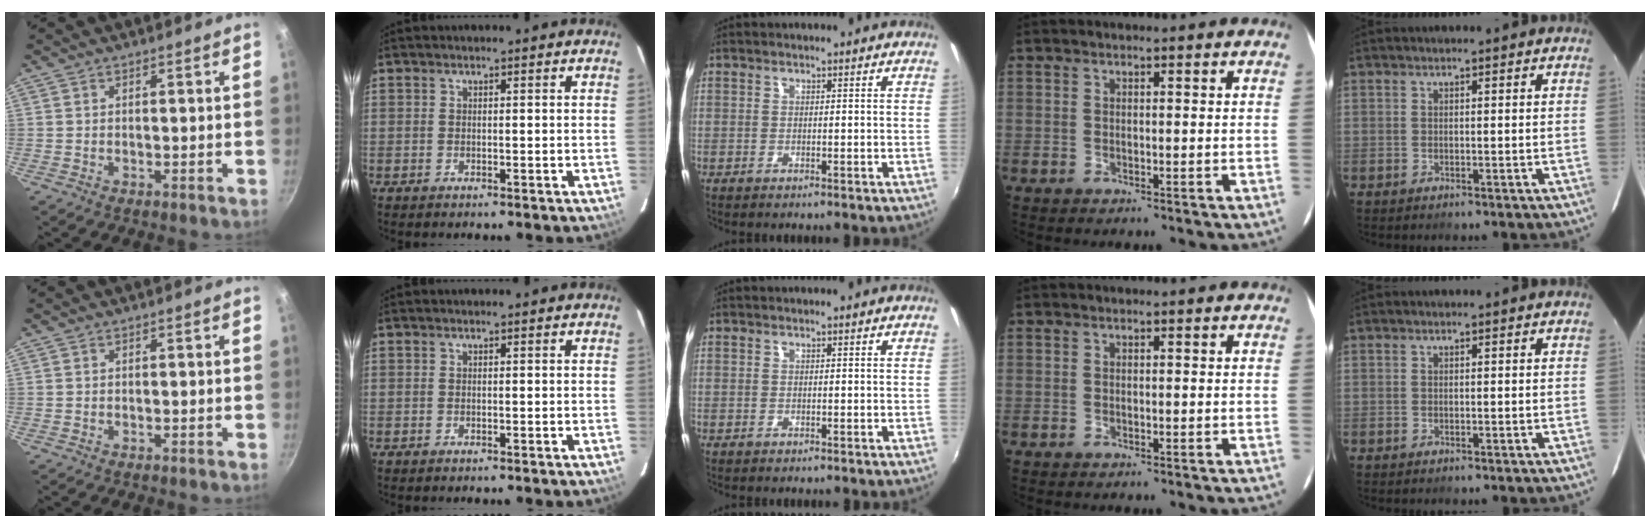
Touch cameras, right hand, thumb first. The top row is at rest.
{}